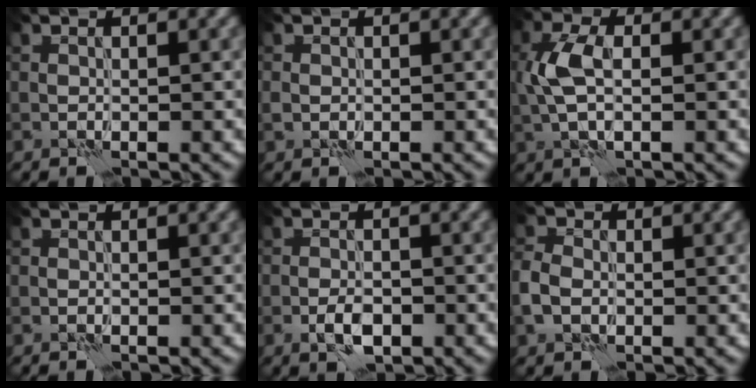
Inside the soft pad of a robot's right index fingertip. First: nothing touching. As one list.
[{"total": 0.7, "force": [0.1, 0.7, 0.1], "torque": [-0.002, -0.003, -0.001]}, {"total": 3.7, "force": [0.5, 2.0, 3.0], "torque": [-0.071, 0.006, 0.007]}, {"total": 0.0}, {"total": 2.2, "force": [-1.0, 1.2, 1.6], "torque": [-0.029, 0.000, -0.021]}, {"total": 2.9, "force": [-0.4, 2.4, 1.6], "torque": [-0.043, 0.002, -0.018]}]